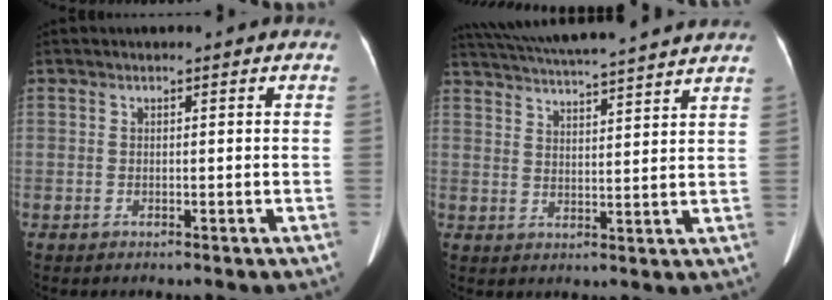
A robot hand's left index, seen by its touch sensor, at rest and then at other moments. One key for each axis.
{"total": 19.3, "fx": 17.5, "fy": 0.6, "fz": 8.1, "tx": -0.145, "ty": 0.025, "tz": 0.249}